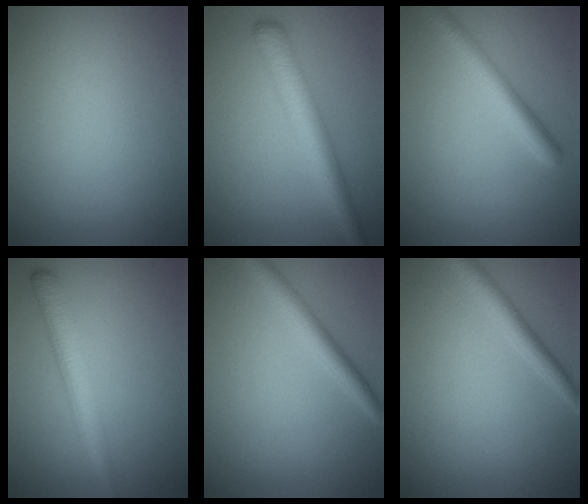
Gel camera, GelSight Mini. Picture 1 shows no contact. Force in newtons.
{"total": 4.8, "press": 4.8, "slide": 0.1}
{"total": 3.7, "press": 3.7, "slide": 0.1}
{"total": 4.1, "press": 4.1, "slide": 0.1}
{"total": 2.9, "press": 2.9, "slide": 0.1}
{"total": 2.2, "press": 2.2, "slide": 0.1}